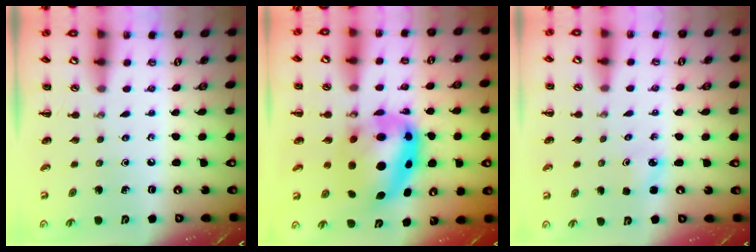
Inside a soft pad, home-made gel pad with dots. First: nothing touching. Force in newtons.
{"total": 14.3, "press": 13.8, "slide": 3.7}
{"total": 2.5, "press": 2.4, "slide": 0.8}